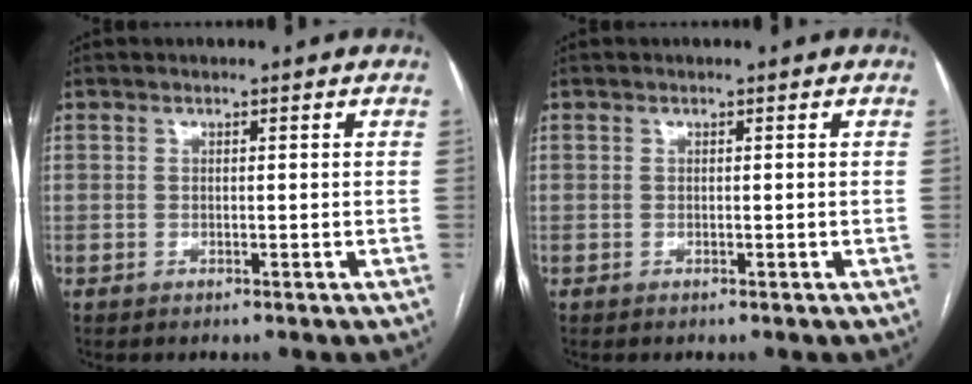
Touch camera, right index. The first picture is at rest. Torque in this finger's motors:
{"motor_torque": [0.00, 0.00, 0.00, 0.01]}